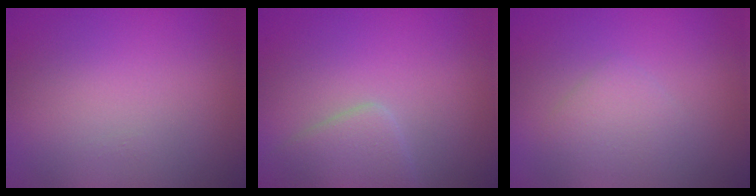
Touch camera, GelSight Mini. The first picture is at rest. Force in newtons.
{"total": 2.5, "press": 2.5, "slide": 0.2}
{"total": 1.9, "press": 1.9, "slide": 0.1}